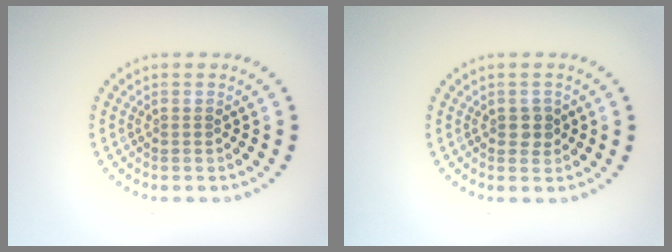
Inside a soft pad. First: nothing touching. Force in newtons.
{"total": 1.3, "press": 1.3, "slide": 0.3}